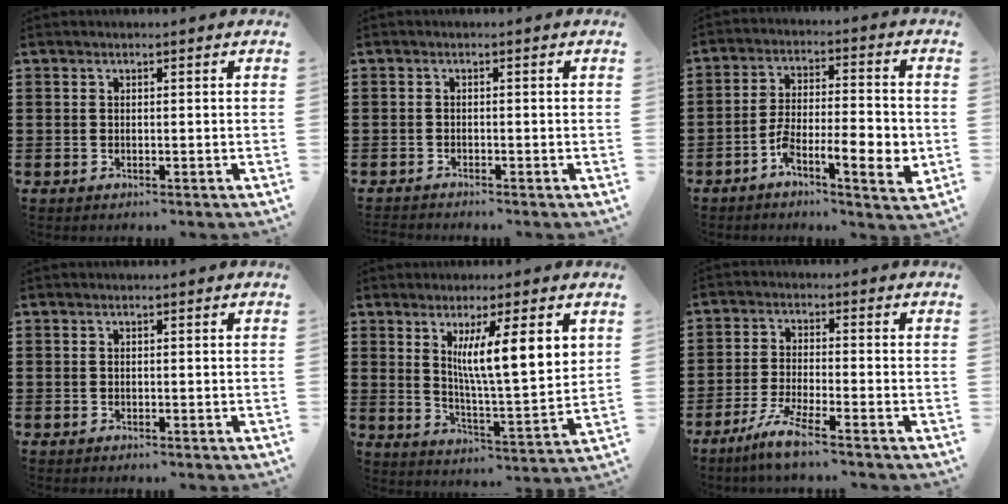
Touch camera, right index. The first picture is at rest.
{"total": 0.9, "force": [-0.9, 0.1, -0.1], "torque": [-0.001, 0.003, -0.020]}
{"total": 9.4, "force": [-3.8, 3.1, 8.1], "torque": [-0.136, 0.004, -0.069]}
{"total": 0.0}
{"total": 9.4, "force": [4.1, 1.2, 8.3], "torque": [-0.153, -0.015, 0.063]}
{"total": 4.9, "force": [-3.9, -0.1, 3.0], "torque": [-0.078, -0.017, -0.078]}